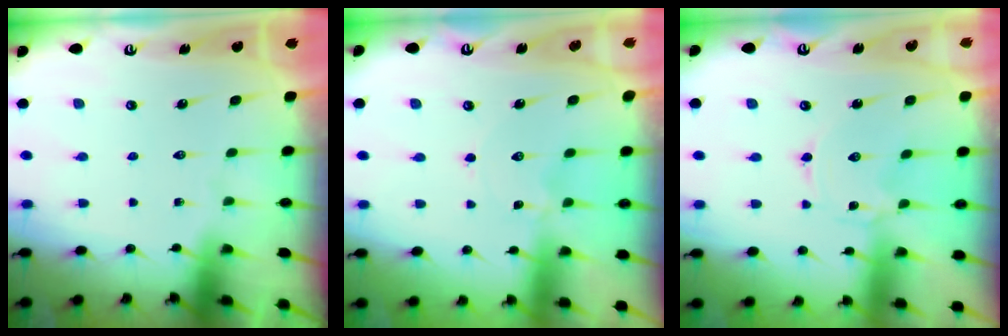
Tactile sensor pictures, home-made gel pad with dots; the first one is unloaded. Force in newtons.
{"total": 0.5, "press": 0.5, "slide": 0.1}
{"total": 0.0}